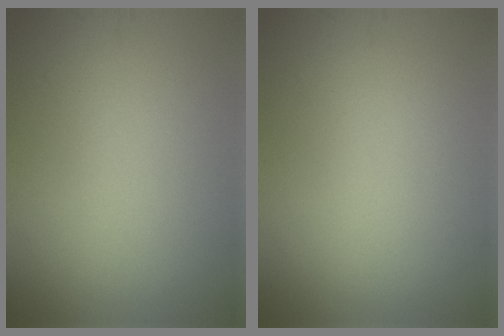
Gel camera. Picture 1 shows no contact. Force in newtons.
{"total": 0.0}